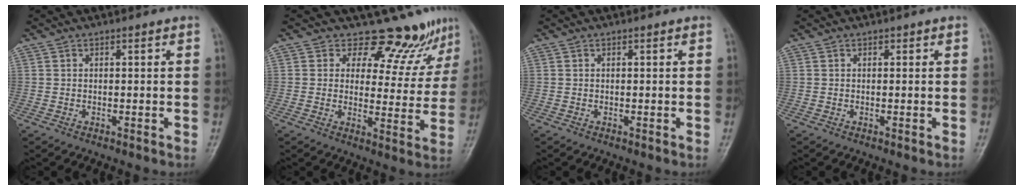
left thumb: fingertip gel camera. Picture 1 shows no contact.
{"total": 10.8, "force": [9.5, 4.6, 2.3], "torque": [0.012, -0.074, 0.108]}
{"total": 0.0}
{"total": 0.0}